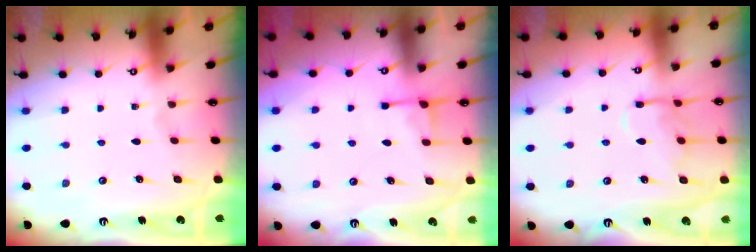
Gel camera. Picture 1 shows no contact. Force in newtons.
{"total": 3.2, "press": 3.1, "slide": 0.7}
{"total": 12.4, "press": 12.4, "slide": 0.8}